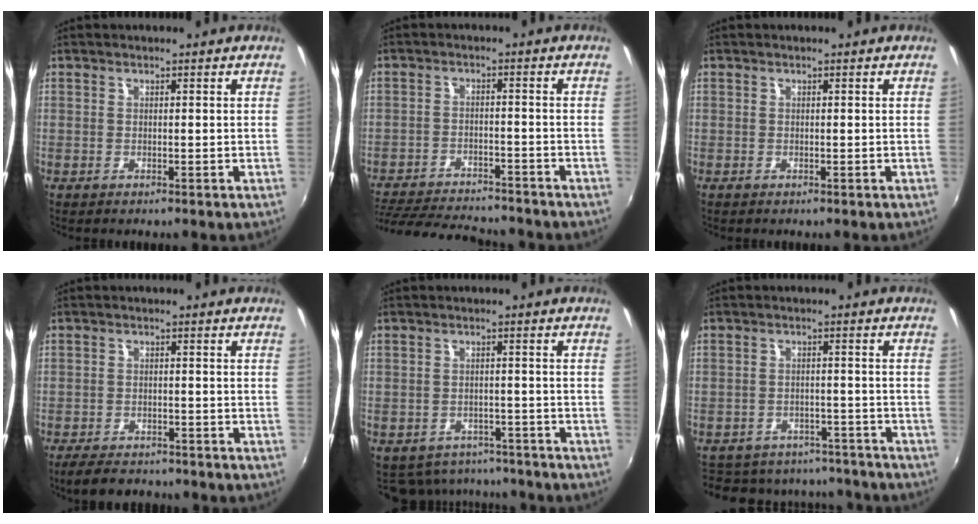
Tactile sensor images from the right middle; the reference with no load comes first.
{"total": 17.6, "force": [-15.5, 4.3, 7.0], "torque": [-0.157, -0.016, -0.230]}
{"total": 0.0}
{"total": 6.6, "force": [-5.7, 2.4, 2.4], "torque": [-0.068, -0.005, -0.091]}
{"total": 8.8, "force": [-7.5, 4.2, 1.7], "torque": [-0.047, 0.005, -0.095]}
{"total": 17.0, "force": [-14.7, 7.1, 5.0], "torque": [-0.117, 0.024, -0.186]}